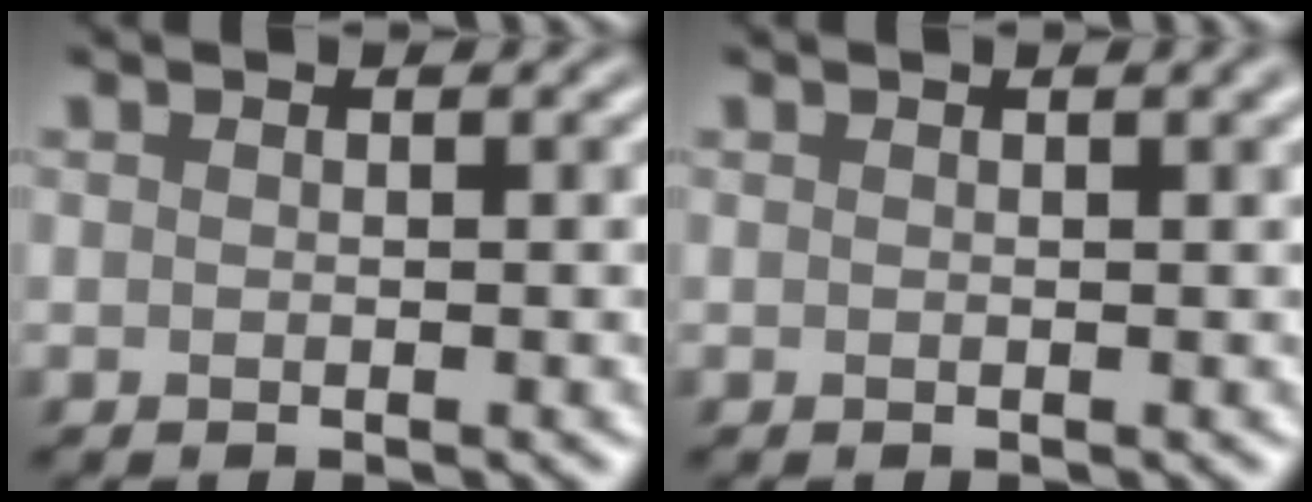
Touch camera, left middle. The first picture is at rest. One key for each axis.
{"total": 2.5, "fx": 1.3, "fy": 1.0, "fz": 1.9, "tx": -0.008, "ty": 0.005, "tz": 0.000}